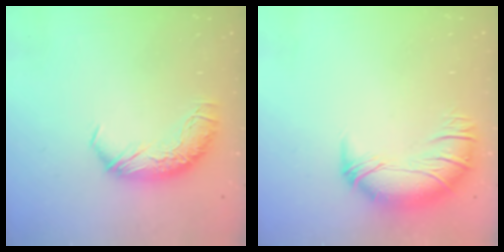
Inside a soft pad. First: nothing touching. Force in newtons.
{"total": 2.8, "press": 0.8, "slide": 2.7}